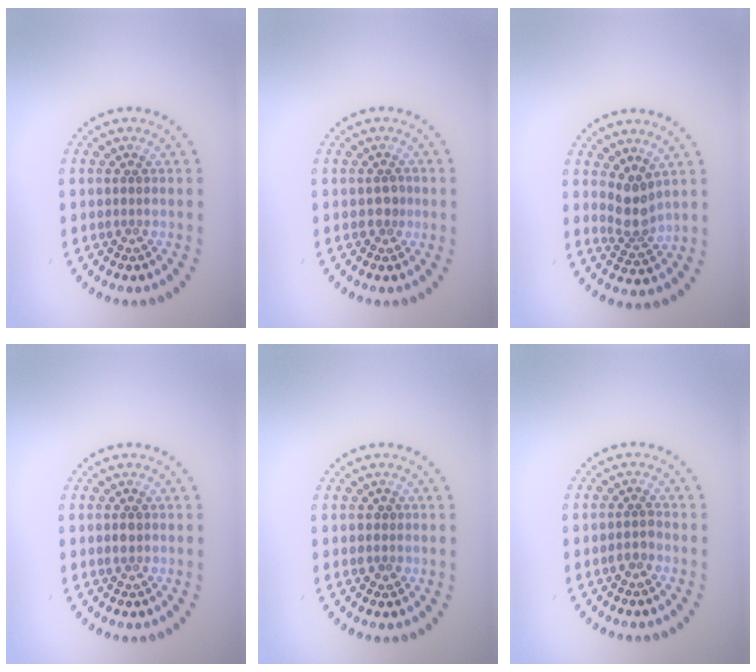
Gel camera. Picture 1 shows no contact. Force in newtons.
{"total": 1.1, "press": 1.0, "slide": 0.5}
{"total": 2.7, "press": 2.1, "slide": 1.6}
{"total": 1.2, "press": 1.2, "slide": 0.1}
{"total": 0.9, "press": 0.8, "slide": 0.4}
{"total": 1.1, "press": 1.0, "slide": 0.5}